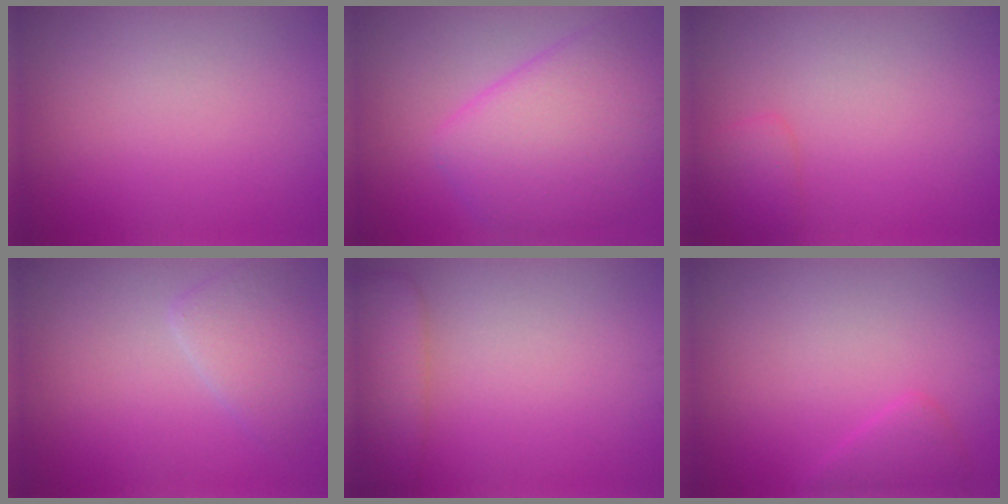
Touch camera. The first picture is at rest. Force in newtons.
{"total": 7.4, "press": 7.4, "slide": 0.4}
{"total": 1.3, "press": 1.3, "slide": 0.1}
{"total": 2.9, "press": 2.9, "slide": 0.2}
{"total": 3.5, "press": 3.5, "slide": 0.3}
{"total": 1.6, "press": 1.6, "slide": 0.1}